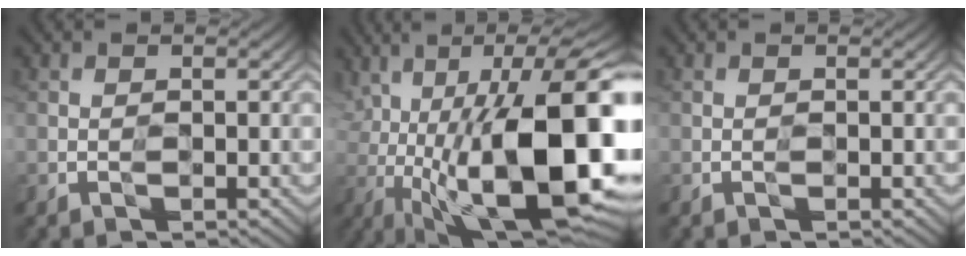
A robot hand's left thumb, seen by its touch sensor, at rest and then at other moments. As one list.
[{"total": 21.4, "force": [-0.7, 7.8, 19.9], "torque": [-0.283, 0.036, -0.018]}, {"total": 0.0}]